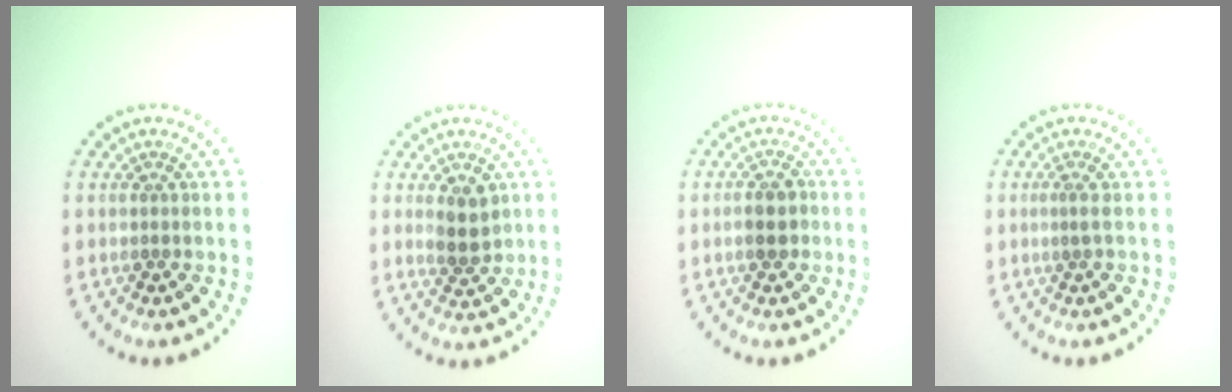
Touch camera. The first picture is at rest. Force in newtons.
{"total": 2.5, "press": 2.4, "slide": 0.6}
{"total": 2.2, "press": 2.2, "slide": 0.4}
{"total": 0.8, "press": 0.2, "slide": 0.7}